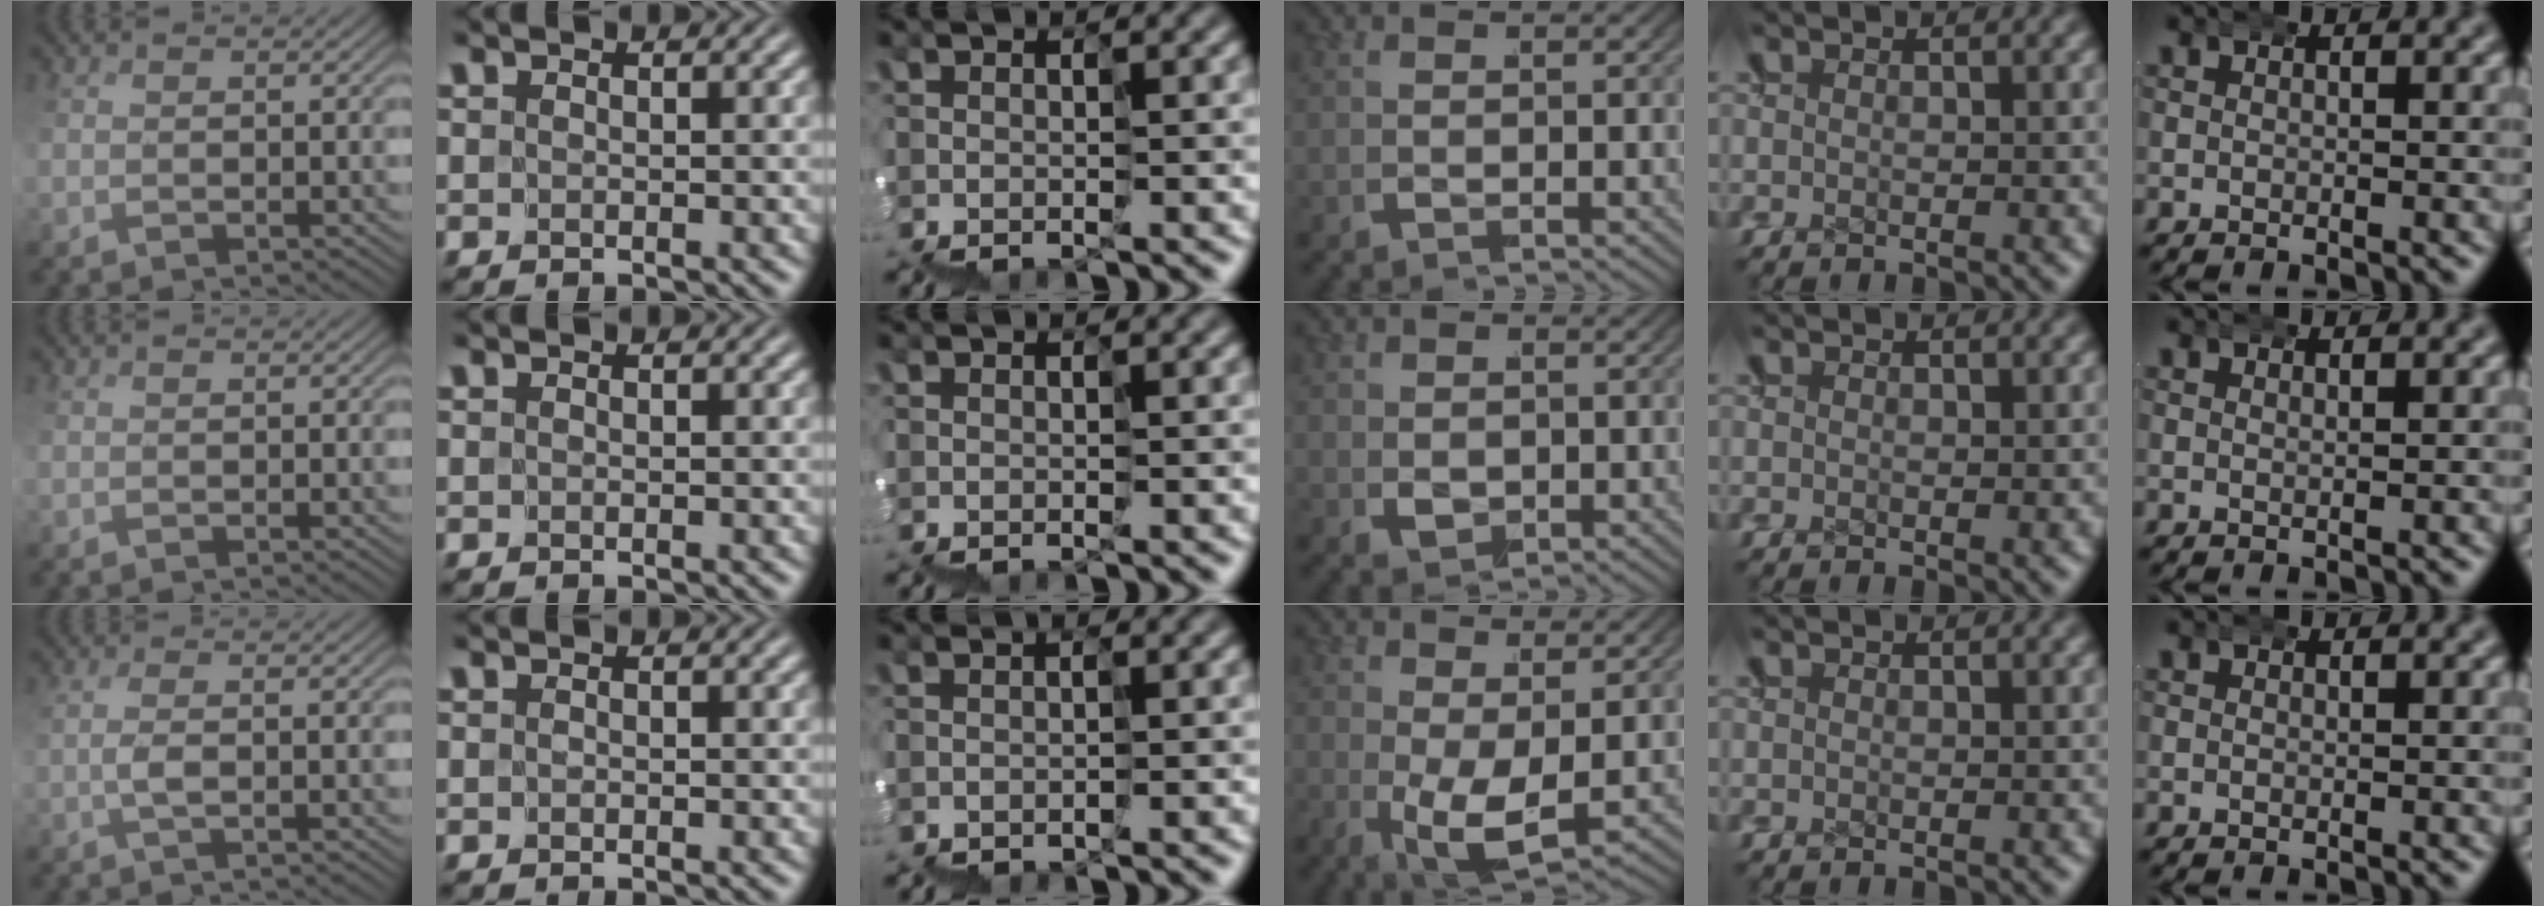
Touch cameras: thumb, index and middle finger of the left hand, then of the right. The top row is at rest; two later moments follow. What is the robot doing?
{"motion": "wrap", "object": "ethernet cable"}